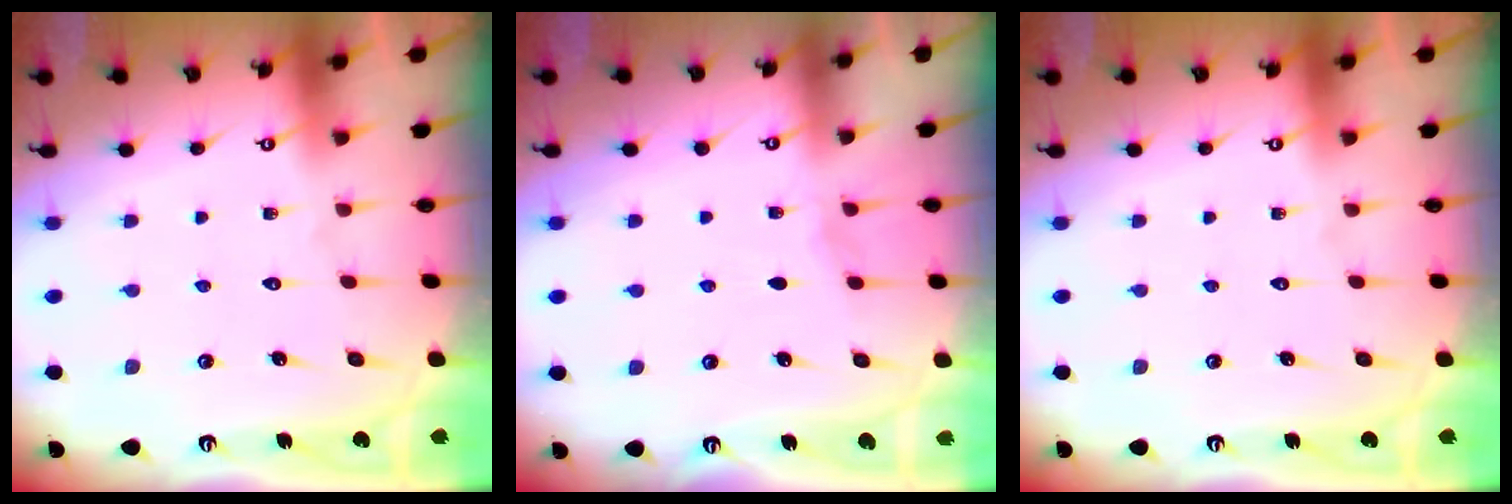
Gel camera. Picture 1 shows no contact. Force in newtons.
{"total": 2.2, "press": 2.2, "slide": 0.3}
{"total": 0.0}